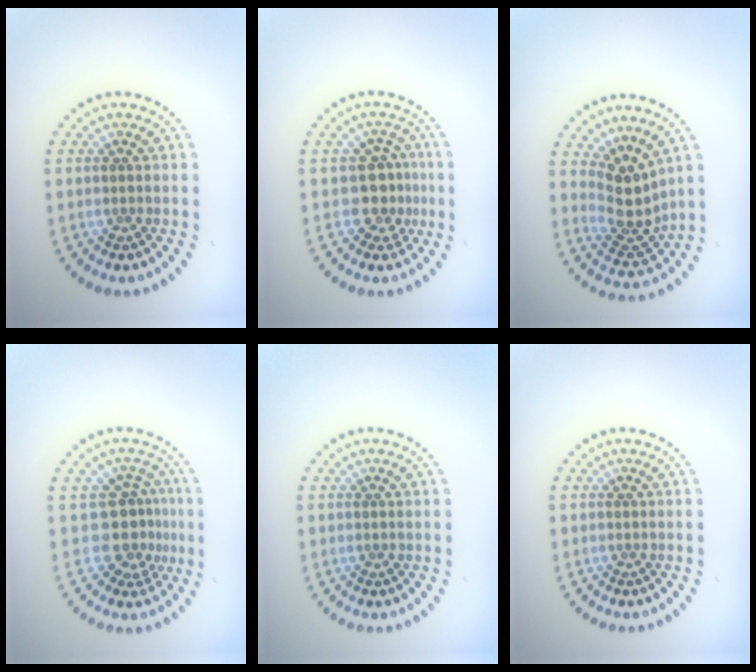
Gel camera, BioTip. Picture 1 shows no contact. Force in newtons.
{"total": 2.8, "press": 2.4, "slide": 1.4}
{"total": 3.9, "press": 2.9, "slide": 2.6}
{"total": 3.5, "press": 2.5, "slide": 2.5}
{"total": 0.0}
{"total": 0.0}